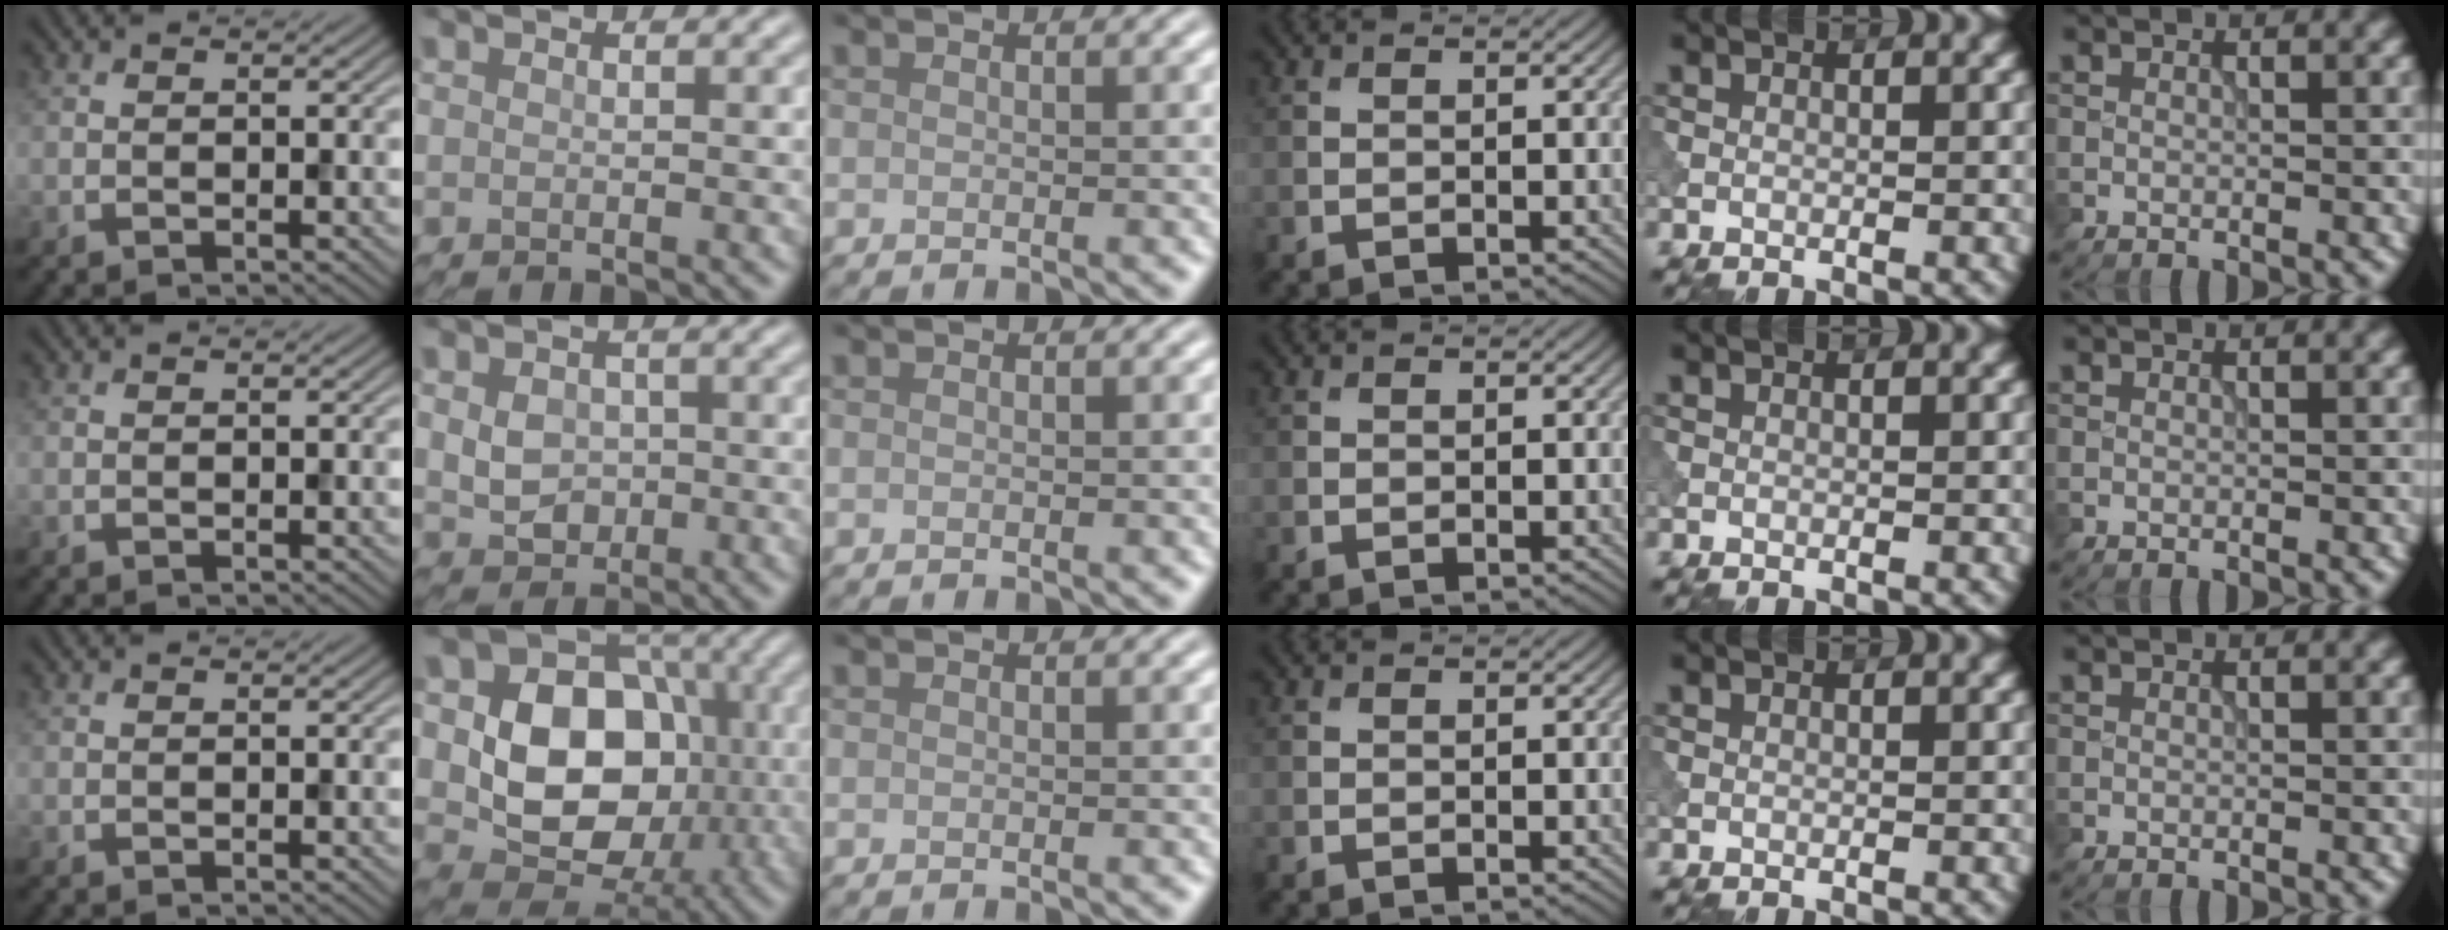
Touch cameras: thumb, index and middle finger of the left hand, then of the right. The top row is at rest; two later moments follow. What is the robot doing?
{"motion": "press", "object": "tv remote"}